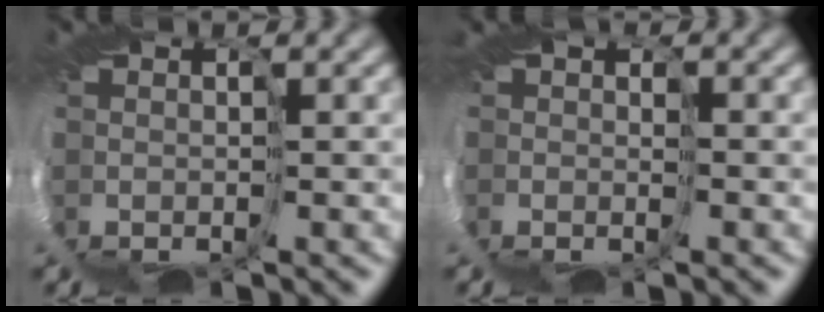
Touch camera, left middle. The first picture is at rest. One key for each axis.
{"total": 1.1, "fx": -0.8, "fy": 0.5, "fz": 0.6, "tx": 0.000, "ty": 0.000, "tz": -0.011}